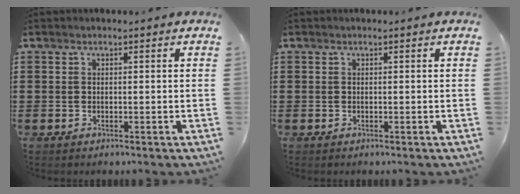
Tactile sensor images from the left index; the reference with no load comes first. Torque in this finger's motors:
{"motor_torque": [-0.01, 0.00, 0.00, 0.00]}